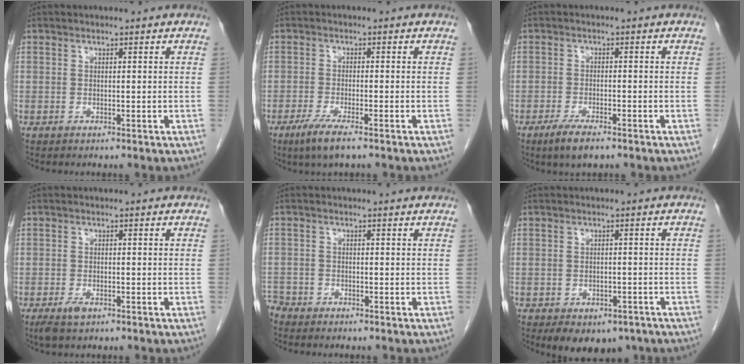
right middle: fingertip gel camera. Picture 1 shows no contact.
{"total": 4.7, "force": [-3.0, 0.4, 3.5], "torque": [-0.074, -0.013, -0.056]}
{"total": 4.4, "force": [-3.0, 0.9, 3.1], "torque": [-0.060, -0.007, -0.051]}
{"total": 2.6, "force": [-1.6, 1.0, 1.8], "torque": [-0.042, -0.003, -0.024]}
{"total": 3.0, "force": [-2.6, 1.3, 0.3], "torque": [-0.001, 0.000, -0.046]}
{"total": 8.5, "force": [-5.8, 5.0, 3.8], "torque": [-0.045, 0.009, -0.076]}